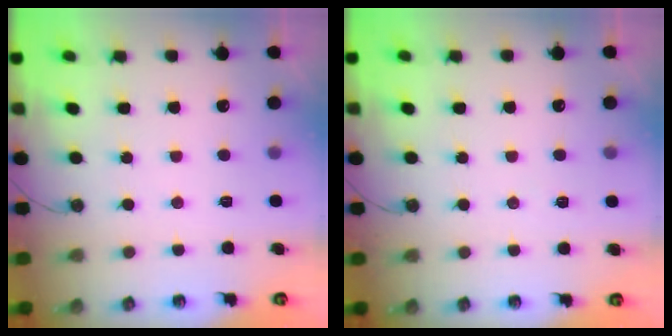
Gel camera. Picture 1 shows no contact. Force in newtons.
{"total": 5.5, "press": 3.6, "slide": 4.1}